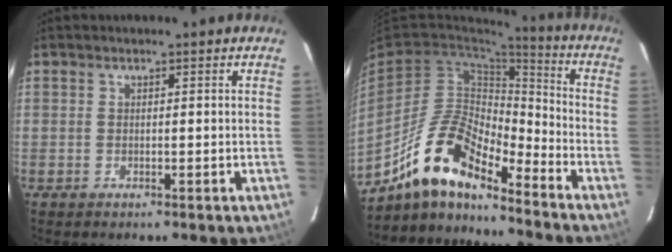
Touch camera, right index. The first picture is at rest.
{"total": 15.3, "force": [-11.5, 4.7, 9.0], "torque": [-0.178, -0.001, -0.223]}